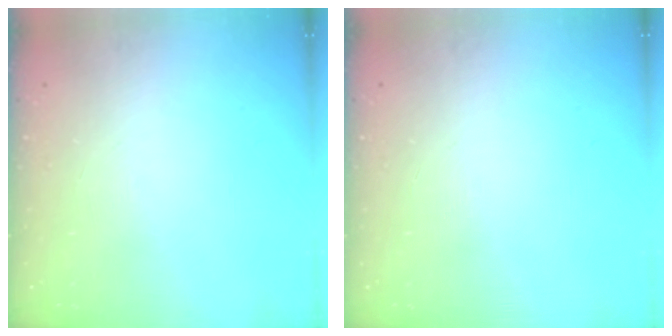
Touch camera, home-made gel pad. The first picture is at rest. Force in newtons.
{"total": 0.0}